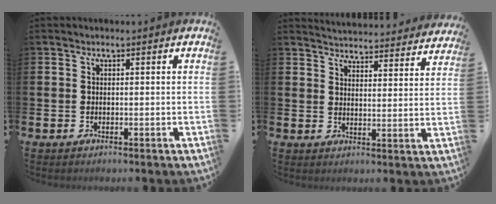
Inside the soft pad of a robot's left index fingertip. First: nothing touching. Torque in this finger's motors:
{"motor_torque": [1.06, -1.08, 0.26, 0.09]}